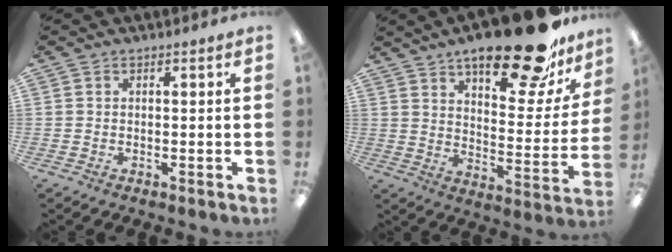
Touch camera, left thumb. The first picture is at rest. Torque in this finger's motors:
{"motor_torque": [2.64, 2.37, 1.62, -1.15, 0.16]}